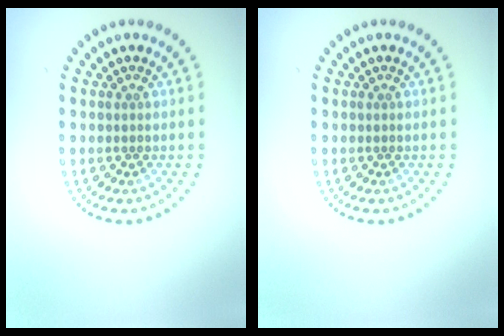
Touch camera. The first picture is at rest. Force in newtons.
{"total": 0.0}